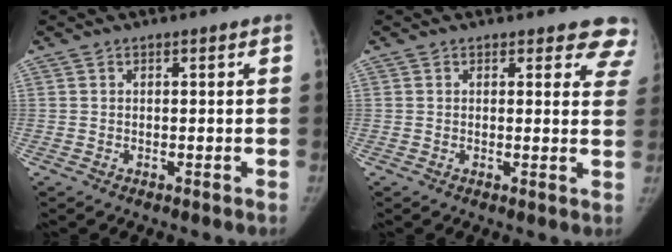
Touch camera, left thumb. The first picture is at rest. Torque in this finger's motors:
{"motor_torque": [0.29, -0.15, 0.69, -0.64, 0.03]}